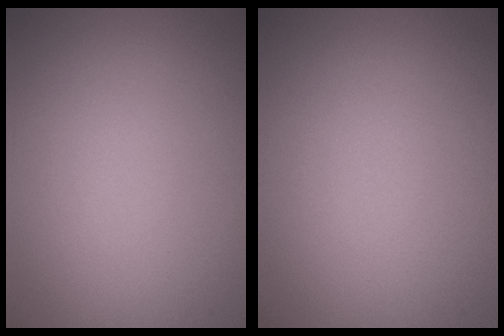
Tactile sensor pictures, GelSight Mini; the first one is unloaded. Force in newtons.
{"total": 0.0}